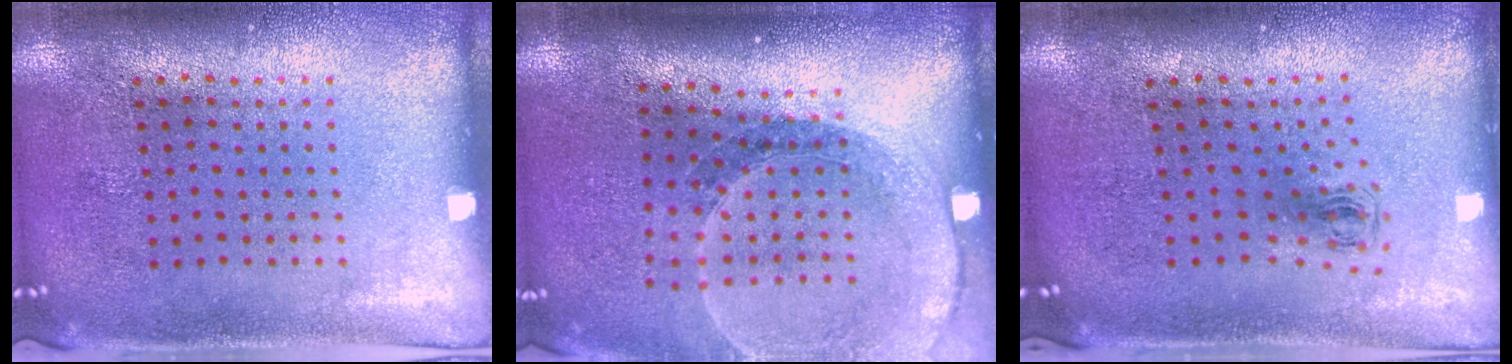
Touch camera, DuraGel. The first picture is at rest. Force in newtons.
{"total": 1.7, "press": 1.7, "slide": 0.2}
{"total": 0.6, "press": 0.3, "slide": 0.6}